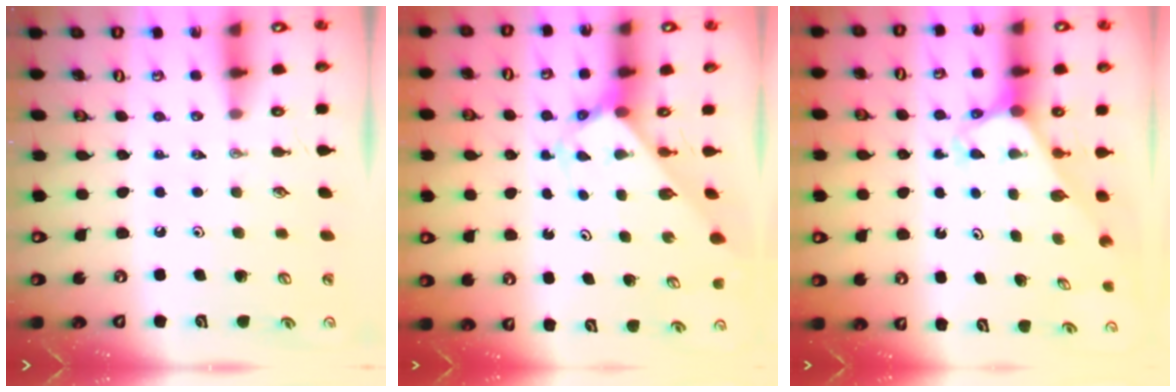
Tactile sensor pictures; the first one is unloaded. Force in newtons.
{"total": 2.9, "press": 2.9, "slide": 0.2}
{"total": 2.7, "press": 2.7, "slide": 0.2}